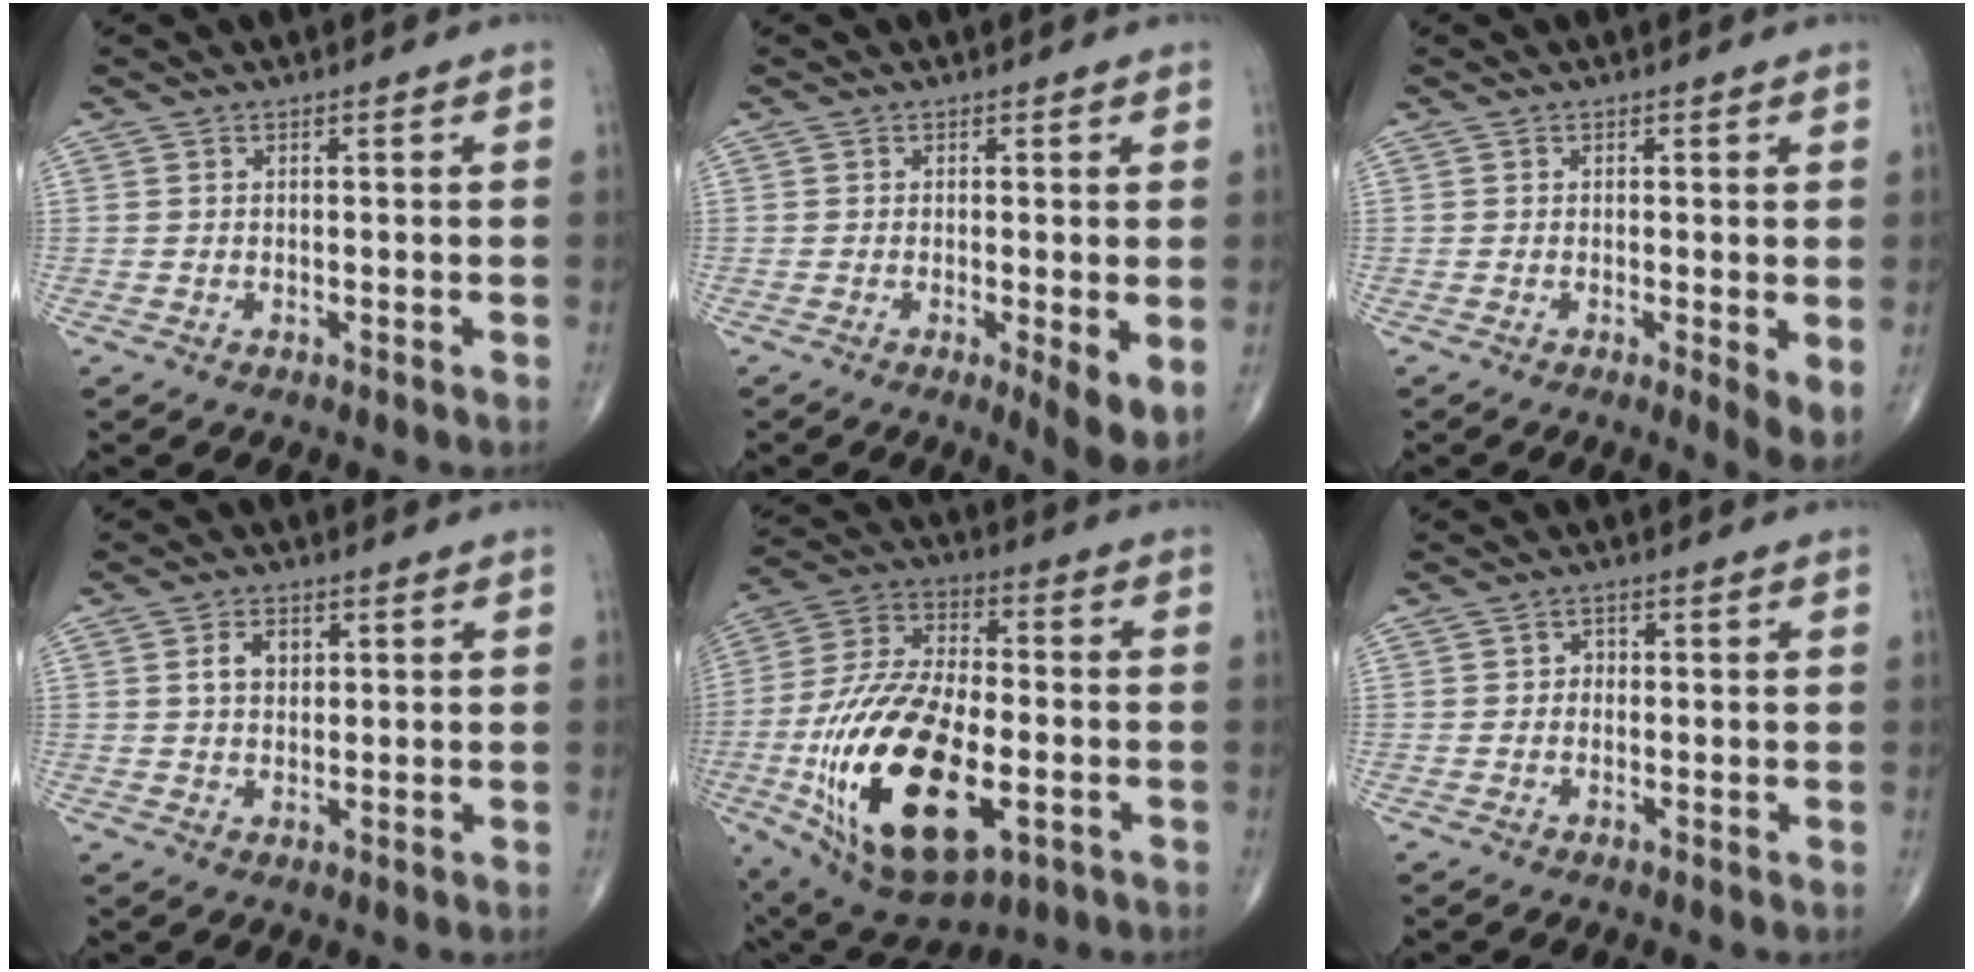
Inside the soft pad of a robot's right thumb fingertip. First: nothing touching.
{"total": 5.2, "force": [-0.7, 1.2, 5.0], "torque": [-0.079, -0.017, -0.014]}
{"total": 3.8, "force": [-0.1, 0.9, 3.7], "torque": [-0.056, -0.014, -0.006]}
{"total": 4.0, "force": [1.2, 2.7, 2.6], "torque": [-0.037, 0.002, 0.020]}
{"total": 27.0, "force": [-7.2, 13.5, 22.2], "torque": [-0.447, 0.003, -0.110]}
{"total": 1.4, "force": [-0.1, 1.3, 0.6], "torque": [0.001, 0.005, -0.008]}